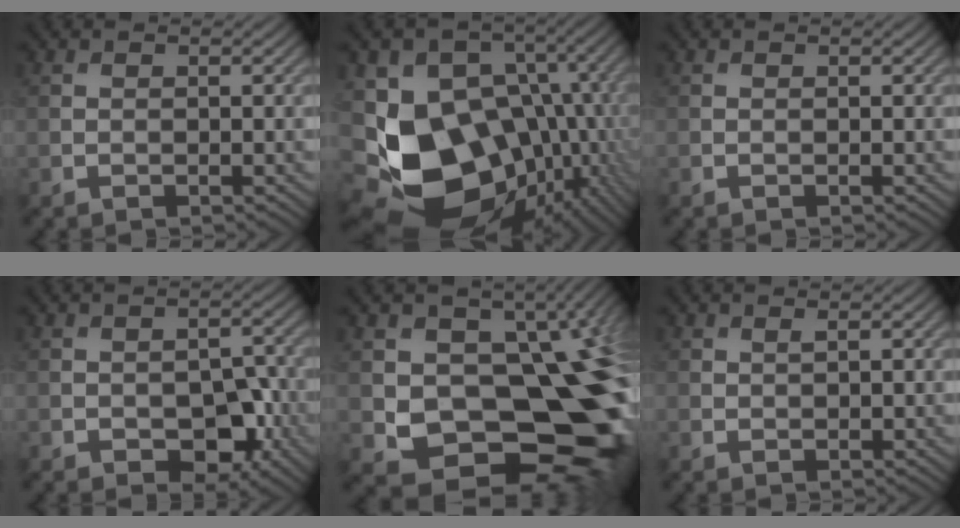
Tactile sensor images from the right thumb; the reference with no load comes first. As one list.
[{"total": 19.2, "force": [-4.7, 13.8, 12.4], "torque": [-0.235, -0.043, -0.053]}, {"total": 0.0}, {"total": 5.3, "force": [-2.0, 3.3, 3.7], "torque": [-0.043, -0.005, -0.029]}, {"total": 17.1, "force": [-2.4, 11.6, 12.3], "torque": [-0.158, -0.039, -0.024]}, {"total": 0.7, "force": [0.4, 0.3, 0.4], "torque": [-0.010, -0.001, 0.007]}]